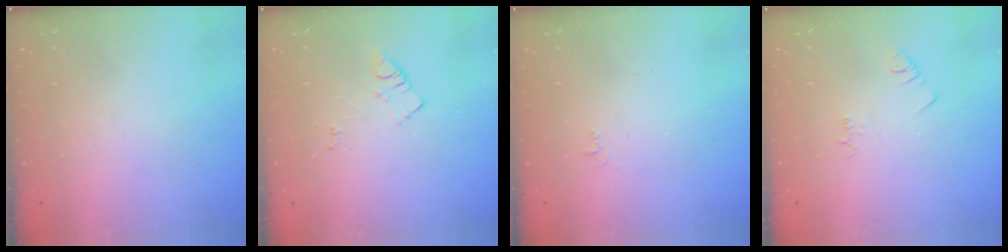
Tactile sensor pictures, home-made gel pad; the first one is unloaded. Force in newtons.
{"total": 7.2, "press": 7.2, "slide": 0.6}
{"total": 6.1, "press": 6.1, "slide": 0.7}
{"total": 1.9, "press": 1.9, "slide": 0.3}